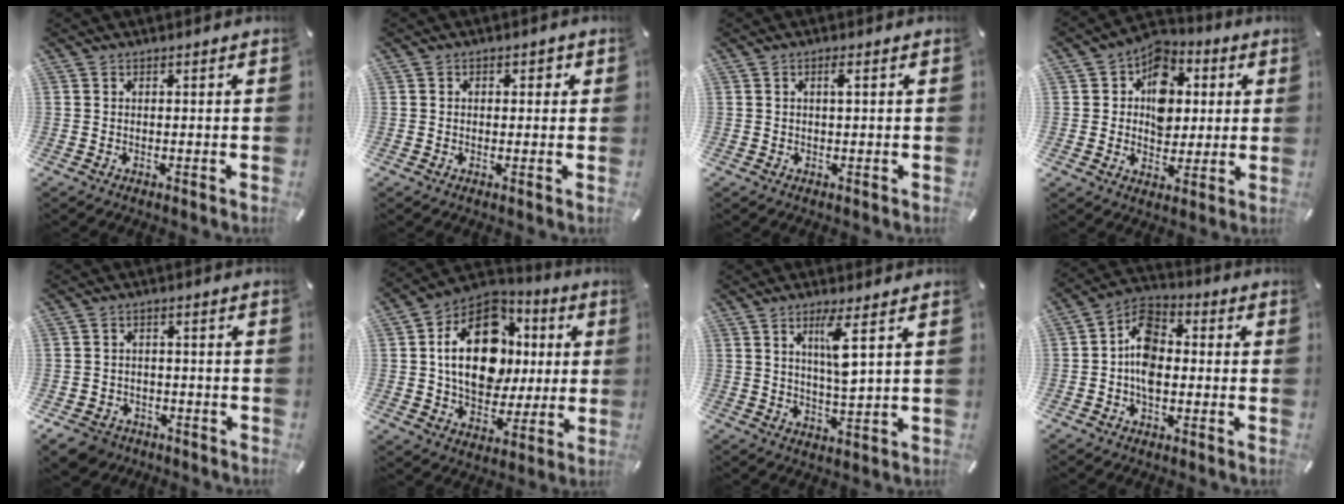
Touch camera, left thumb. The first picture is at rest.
{"total": 1.7, "force": [0.0, 1.5, 0.8], "torque": [-0.003, 0.003, -0.008]}
{"total": 1.8, "force": [0.4, 0.3, 1.7], "torque": [-0.034, 0.003, 0.005]}
{"total": 10.5, "force": [1.7, 8.9, 5.3], "torque": [-0.074, -0.009, 0.030]}
{"total": 5.5, "force": [-3.7, 3.8, 1.4], "torque": [-0.039, 0.018, -0.073]}
{"total": 19.2, "force": [2.3, 14.4, 12.5], "torque": [-0.225, 0.005, 0.045]}
{"total": 7.4, "force": [3.0, 0.8, 6.7], "torque": [-0.123, -0.008, 0.044]}
{"total": 9.4, "force": [-1.4, 6.2, 6.9], "torque": [-0.131, 0.018, -0.025]}